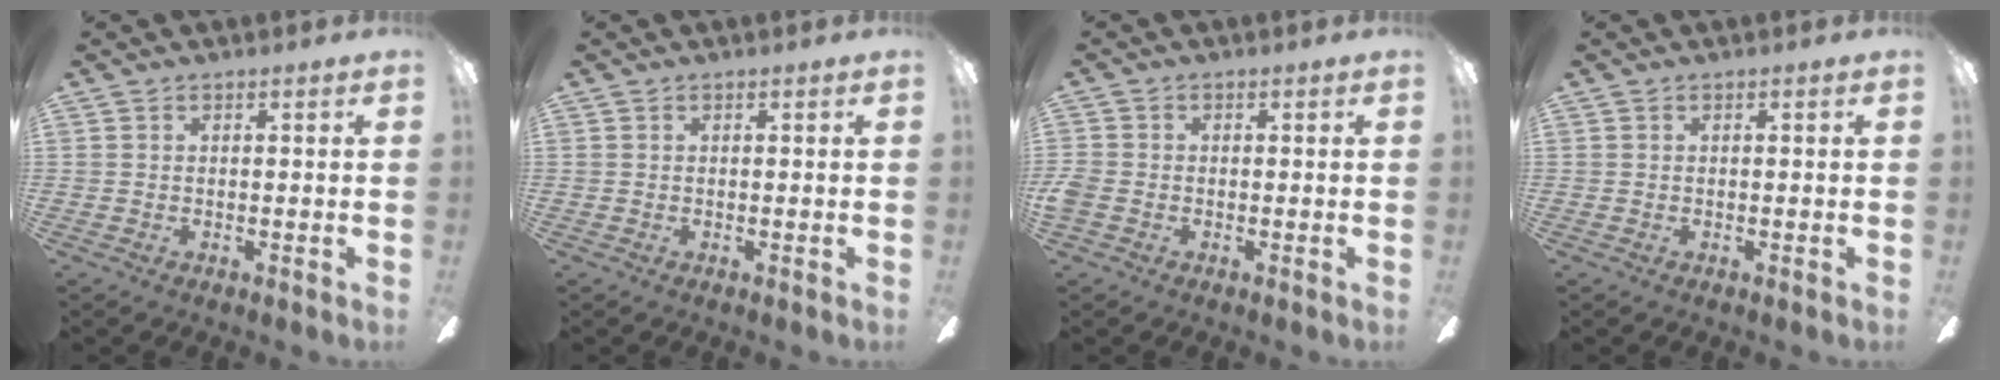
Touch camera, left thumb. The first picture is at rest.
{"total": 0.0}
{"total": 2.5, "force": [-0.8, 2.0, 1.3], "torque": [-0.028, 0.005, -0.016]}
{"total": 0.0}